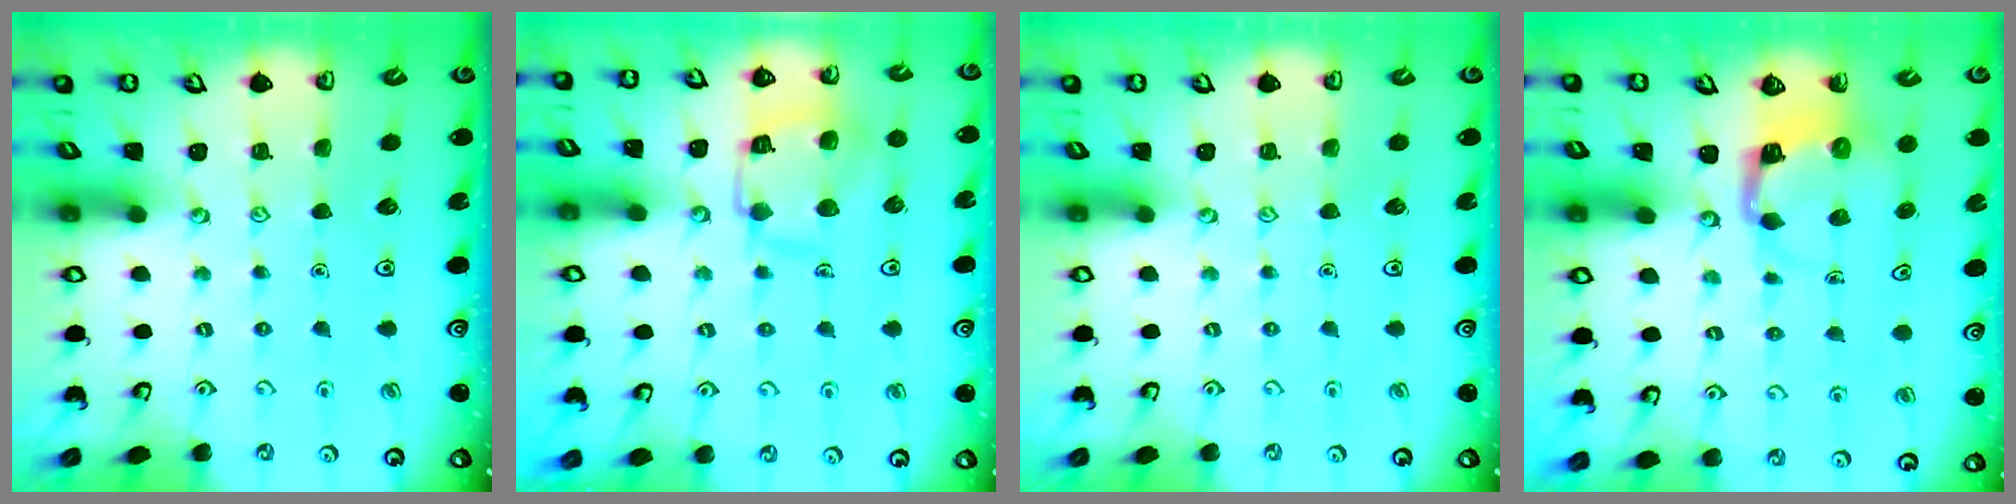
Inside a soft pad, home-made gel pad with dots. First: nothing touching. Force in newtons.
{"total": 13.1, "press": 13.0, "slide": 1.5}
{"total": 0.0}
{"total": 4.2, "press": 4.1, "slide": 0.4}